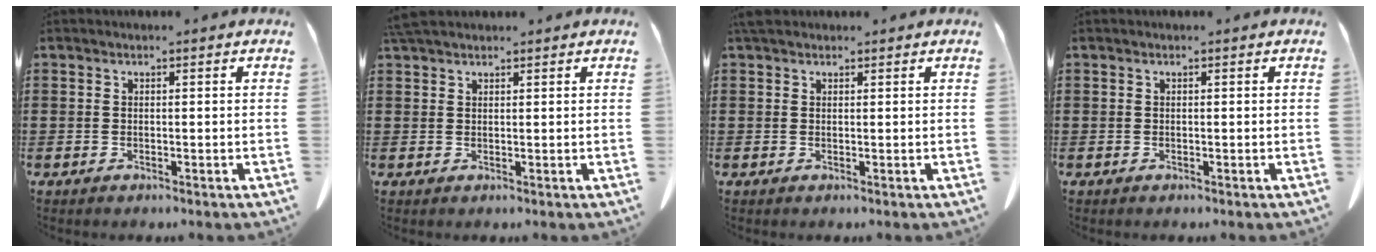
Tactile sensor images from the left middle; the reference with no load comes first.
{"total": 2.3, "force": [2.0, 0.6, 1.0], "torque": [-0.027, 0.003, 0.039]}
{"total": 1.8, "force": [1.4, 0.9, 0.7], "torque": [-0.020, 0.006, 0.027]}
{"total": 0.0}